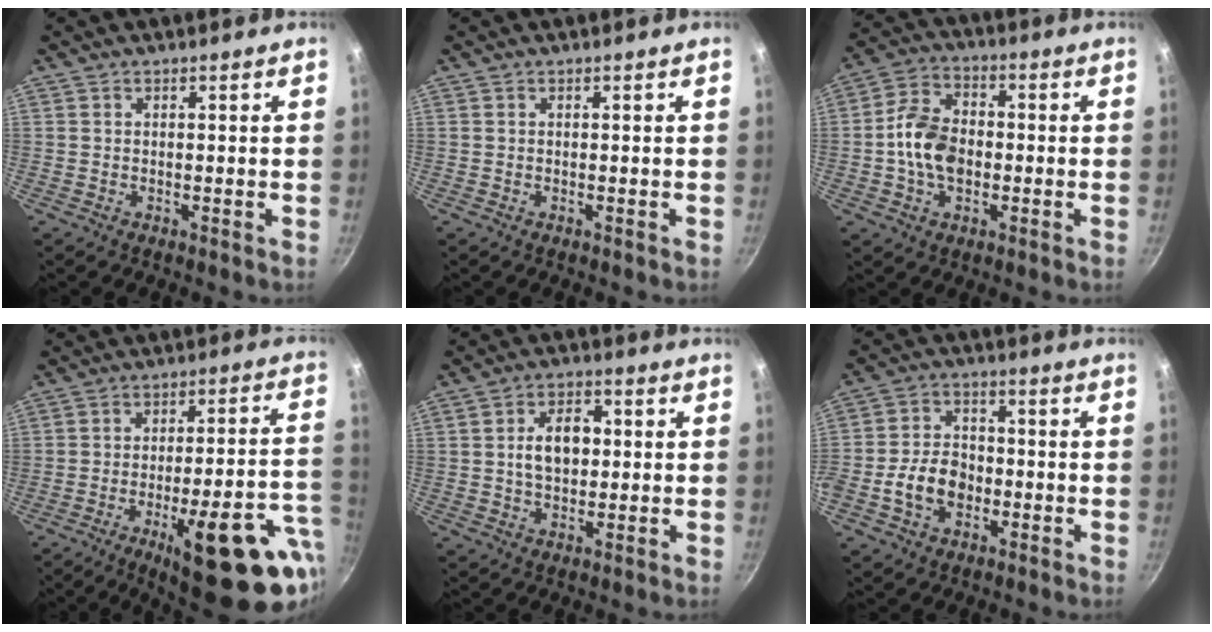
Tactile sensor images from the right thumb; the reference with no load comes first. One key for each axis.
{"total": 0.0}
{"total": 10.5, "fx": -1.3, "fy": 7.3, "fz": 7.5, "tx": -0.122, "ty": 0.023, "tz": -0.036}
{"total": 23.3, "fx": -9.6, "fy": 7.2, "fz": 20.0, "tx": -0.229, "ty": 0.029, "tz": -0.126}
{"total": 8.4, "fx": 0.7, "fy": 5.6, "fz": 6.2, "tx": -0.078, "ty": 0.014, "tz": 0.007}
{"total": 9.2, "fx": -2.7, "fy": 6.7, "fz": 5.8, "tx": -0.082, "ty": 0.025, "tz": -0.055}